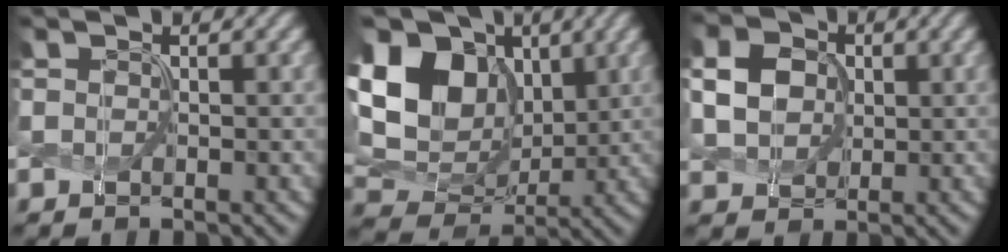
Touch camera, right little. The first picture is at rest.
{"total": 13.4, "force": [3.4, 9.9, 8.4], "torque": [-0.194, 0.037, 0.056]}
{"total": 4.4, "force": [0.5, 3.7, 2.3], "torque": [-0.073, 0.010, 0.006]}